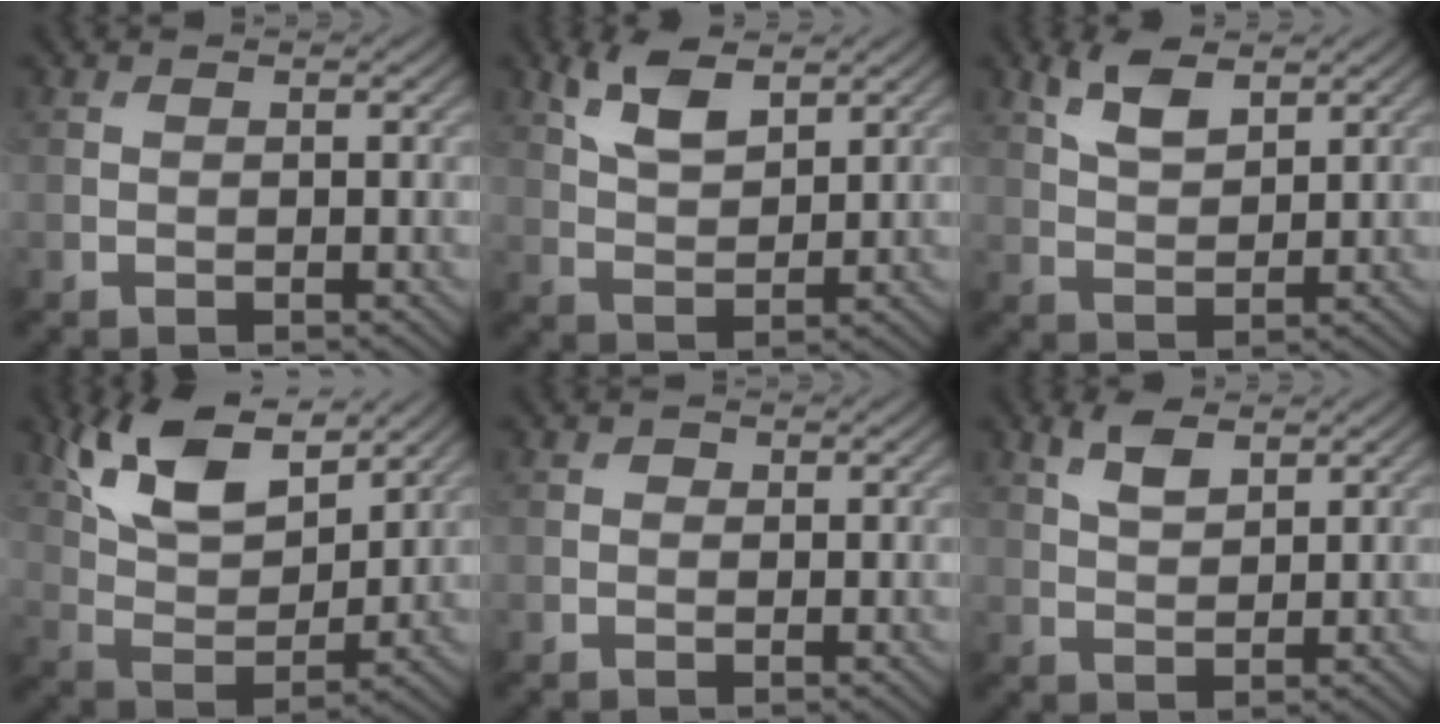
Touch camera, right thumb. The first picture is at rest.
{"total": 5.7, "force": [3.4, 2.4, 3.9], "torque": [-0.089, 0.002, 0.071]}
{"total": 4.8, "force": [2.9, 2.0, 3.2], "torque": [-0.077, 0.002, 0.061]}
{"total": 11.7, "force": [7.6, 4.7, 7.6], "torque": [-0.161, 0.002, 0.140]}
{"total": 0.6, "force": [0.1, 0.5, 0.2], "torque": [0.003, -0.005, -0.003]}
{"total": 3.4, "force": [2.1, 1.4, 2.2], "torque": [-0.052, 0.001, 0.043]}